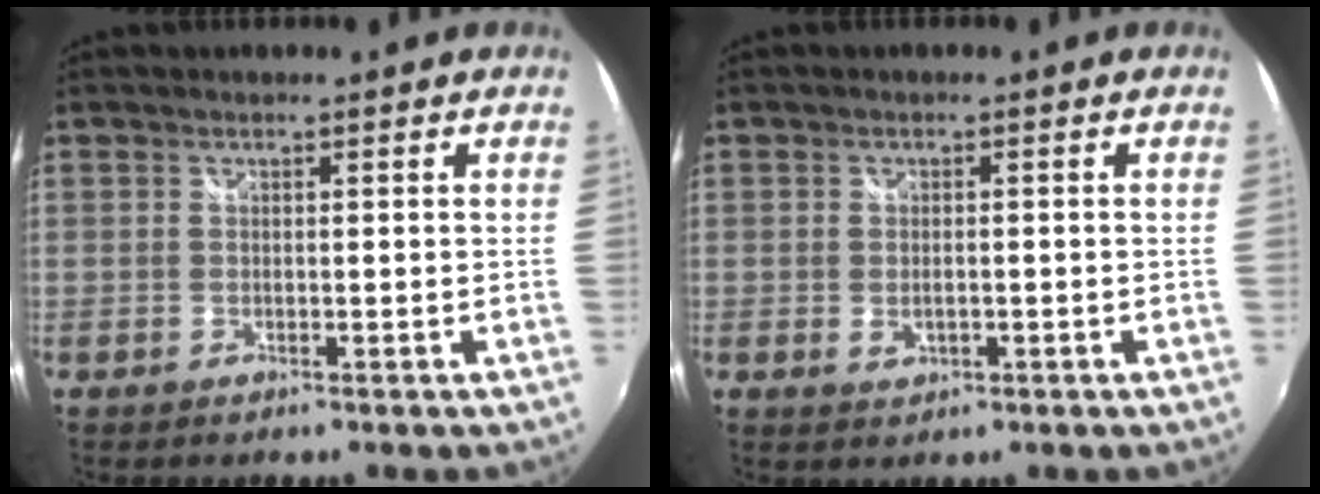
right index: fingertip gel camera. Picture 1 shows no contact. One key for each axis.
{"total": 2.3, "fx": -0.5, "fy": 1.7, "fz": 1.6, "tx": -0.030, "ty": -0.004, "tz": -0.006}